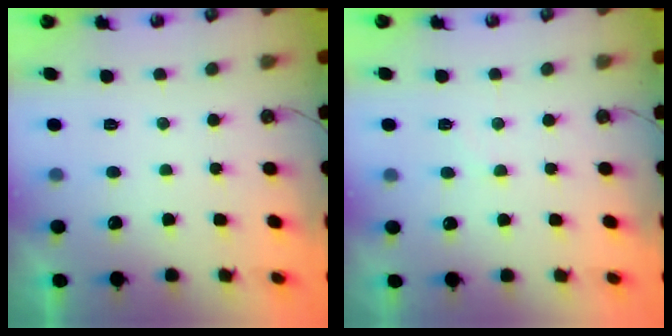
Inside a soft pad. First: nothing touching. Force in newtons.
{"total": 6.5, "press": 6.4, "slide": 0.7}